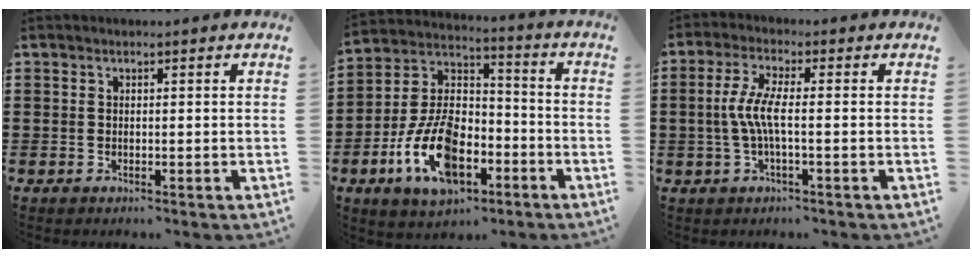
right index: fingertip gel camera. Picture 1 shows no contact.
{"total": 12.8, "force": [-5.9, 7.0, 9.0], "torque": [-0.203, 0.010, -0.111]}
{"total": 5.3, "force": [-0.7, 0.9, 5.2], "torque": [-0.123, -0.009, -0.024]}